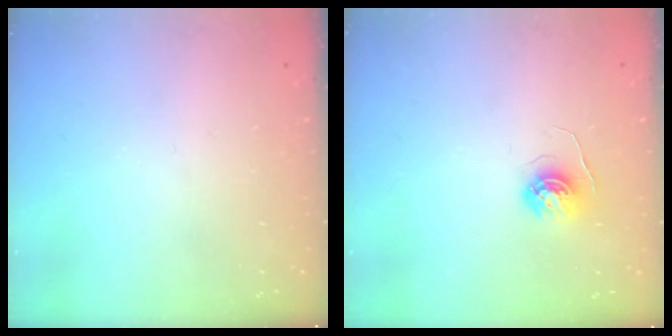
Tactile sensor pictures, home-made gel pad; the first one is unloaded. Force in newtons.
{"total": 4.6, "press": 4.6, "slide": 0.4}